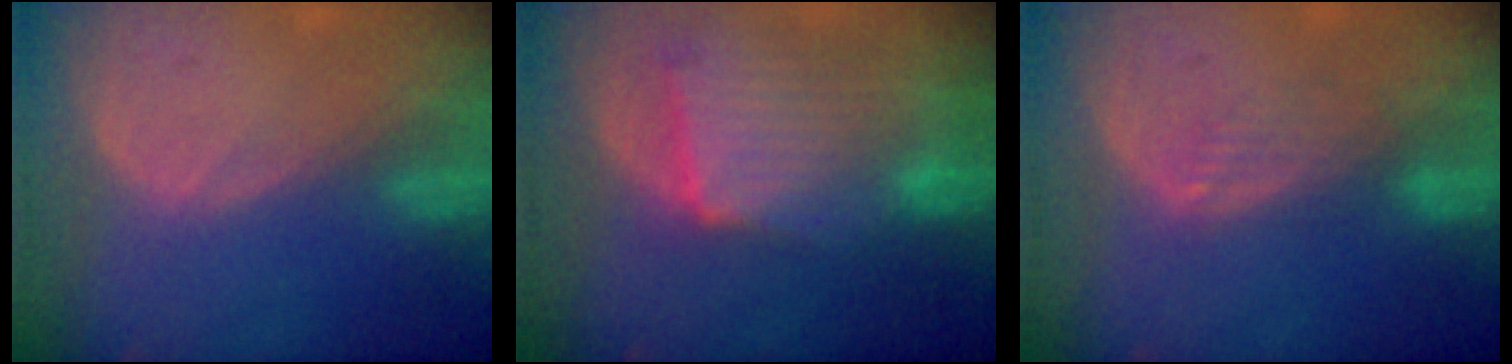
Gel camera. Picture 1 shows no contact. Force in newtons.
{"total": 10.3, "press": 9.0, "slide": 4.8}
{"total": 3.5, "press": 2.9, "slide": 2.1}